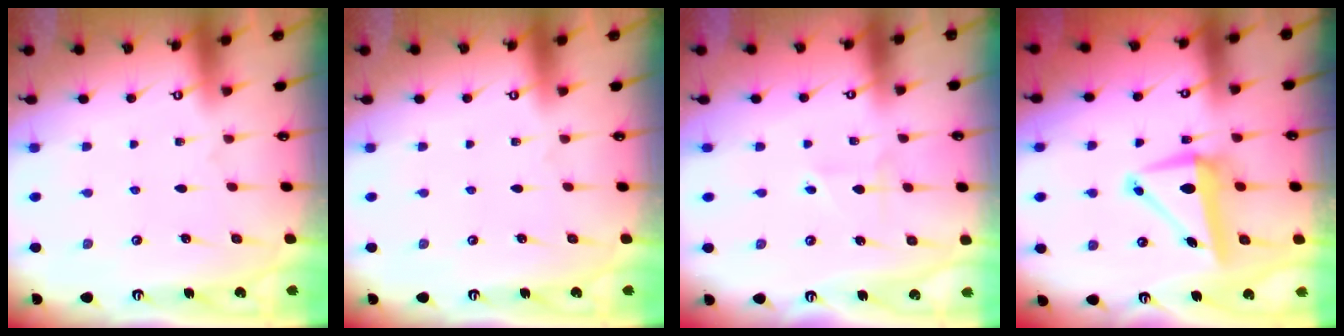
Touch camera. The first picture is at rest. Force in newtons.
{"total": 0.0}
{"total": 2.1, "press": 2.0, "slide": 0.9}
{"total": 7.4, "press": 7.2, "slide": 1.6}